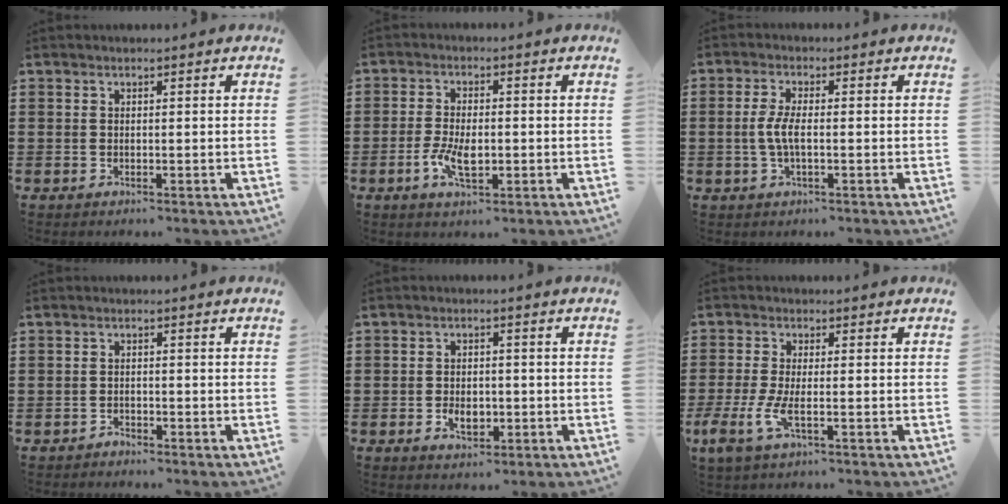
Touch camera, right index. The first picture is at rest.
{"total": 5.2, "force": [-1.2, 2.4, 4.5], "torque": [-0.090, 0.000, -0.022]}
{"total": 3.9, "force": [-0.5, 1.1, 3.7], "torque": [-0.090, -0.004, -0.018]}
{"total": 1.1, "force": [-1.0, 0.2, -0.1], "torque": [-0.003, 0.004, -0.024]}
{"total": 3.5, "force": [-0.9, 2.1, 2.5], "torque": [-0.041, -0.003, -0.017]}
{"total": 4.6, "force": [-1.6, 1.3, 4.1], "torque": [-0.107, -0.017, -0.036]}